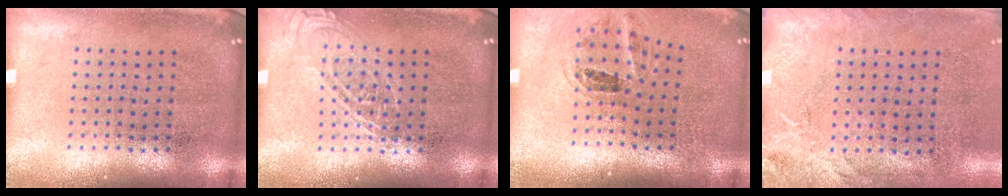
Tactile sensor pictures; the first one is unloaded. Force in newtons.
{"total": 1.0, "press": 1.0, "slide": 0.1}
{"total": 1.1, "press": 1.0, "slide": 0.5}
{"total": 2.6, "press": 2.0, "slide": 1.6}